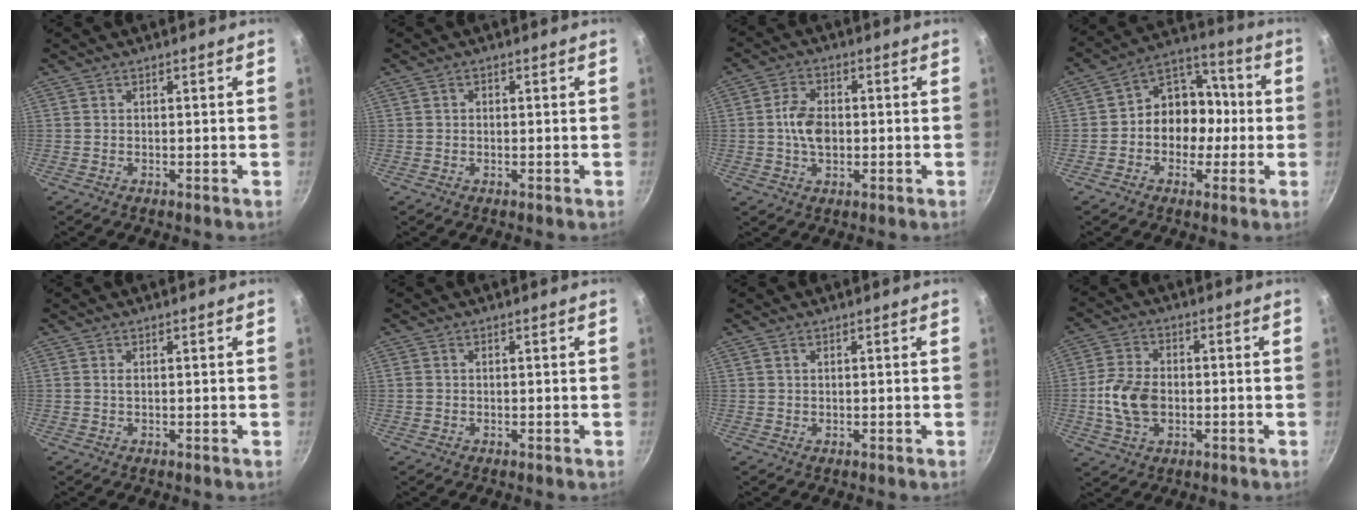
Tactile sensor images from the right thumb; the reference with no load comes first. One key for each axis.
{"total": 0.9, "fx": 0.1, "fy": 0.8, "fz": 0.4, "tx": -0.006, "ty": 0.004, "tz": 0.001}
{"total": 7.0, "fx": -0.2, "fy": 4.5, "fz": 5.3, "tx": -0.089, "ty": 0.012, "tz": -0.009}
{"total": 12.4, "fx": -1.3, "fy": 10.1, "fz": 7.1, "tx": -0.044, "ty": 0.044, "tz": -0.038}
{"total": 0.8, "fx": 0.2, "fy": 0.4, "fz": 0.7, "tx": -0.013, "ty": 0.001, "tz": 0.003}
{"total": 1.1, "fx": 0.1, "fy": 0.9, "fz": 0.5, "tx": -0.009, "ty": 0.004, "tz": 0.003}
{"total": 0.9, "fx": 0.5, "fy": 0.6, "fz": 0.5, "tx": -0.008, "ty": 0.000, "tz": 0.010}
{"total": 9.8, "fx": -1.3, "fy": 6.7, "fz": 7.1, "tx": -0.129, "ty": 0.012, "tz": -0.028}